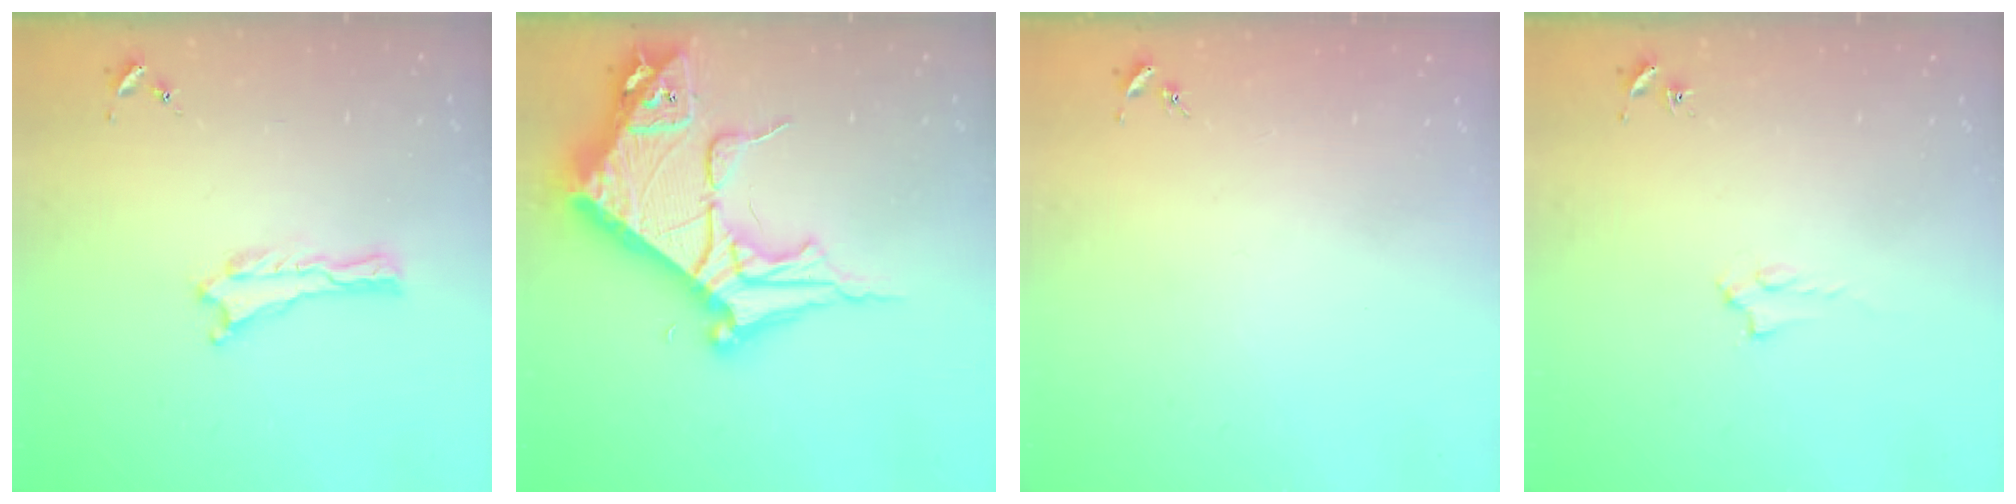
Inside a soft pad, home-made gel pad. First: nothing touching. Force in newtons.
{"total": 10.6, "press": 10.6, "slide": 1.1}
{"total": 0.0}
{"total": 1.4, "press": 1.4, "slide": 0.2}